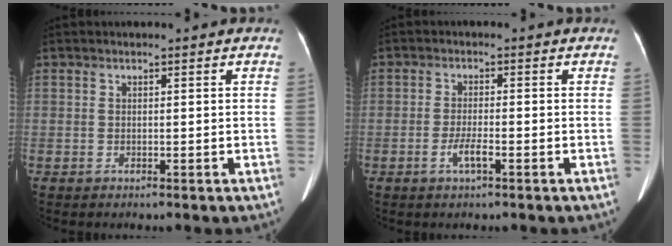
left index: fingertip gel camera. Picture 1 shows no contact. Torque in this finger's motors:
{"motor_torque": [0.56, 0.35, 0.26, 0.08]}